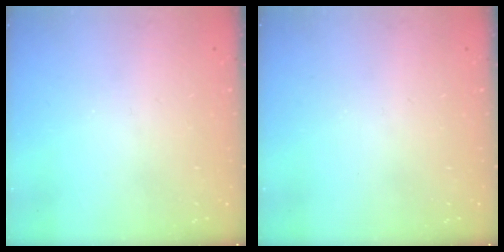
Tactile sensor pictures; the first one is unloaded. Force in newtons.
{"total": 0.0}